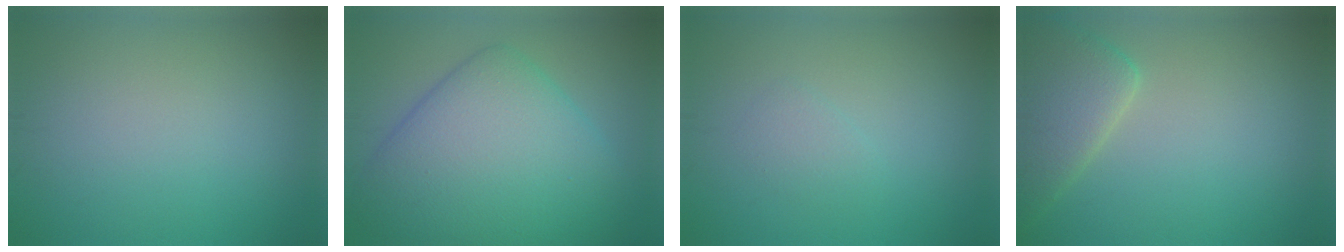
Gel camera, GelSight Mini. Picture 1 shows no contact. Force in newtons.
{"total": 11.2, "press": 11.2, "slide": 0.3}
{"total": 1.1, "press": 1.1, "slide": 0.1}
{"total": 5.3, "press": 5.3, "slide": 0.4}